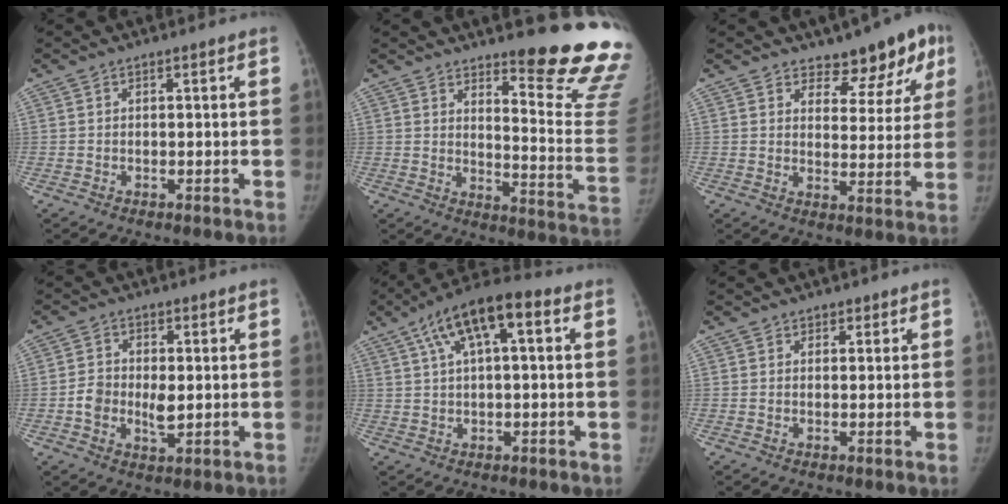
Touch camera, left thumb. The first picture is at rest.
{"total": 19.2, "force": [15.1, 2.6, 11.5], "torque": [-0.120, -0.167, 0.190]}
{"total": 9.8, "force": [6.6, 5.1, 5.1], "torque": [-0.013, -0.040, 0.085]}
{"total": 6.7, "force": [-0.7, 4.4, 5.1], "torque": [-0.073, -0.002, -0.011]}
{"total": 12.2, "force": [4.3, 4.5, 10.5], "torque": [-0.182, 0.030, 0.065]}
{"total": 1.4, "force": [0.7, 1.2, 0.1], "torque": [0.018, -0.003, 0.006]}